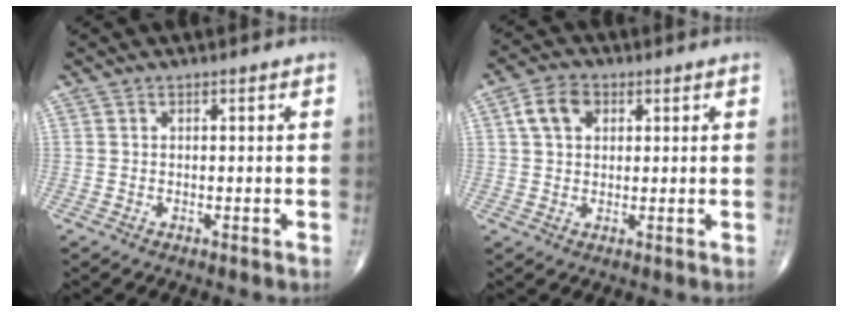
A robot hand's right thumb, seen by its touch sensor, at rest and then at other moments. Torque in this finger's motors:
{"motor_torque": [0.98, 0.89, 0.87, 0.38, 0.05]}